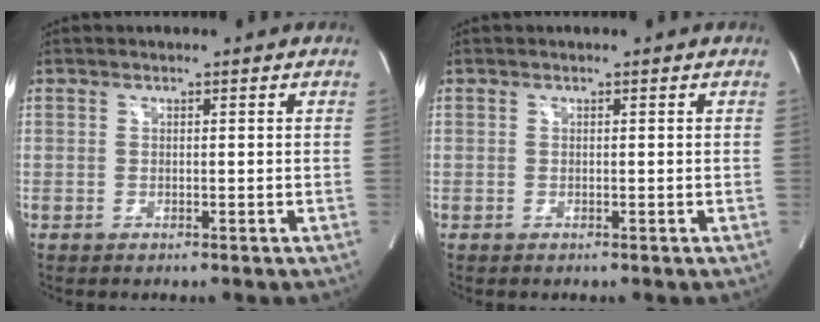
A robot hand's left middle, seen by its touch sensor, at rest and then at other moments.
{"total": 0.0}